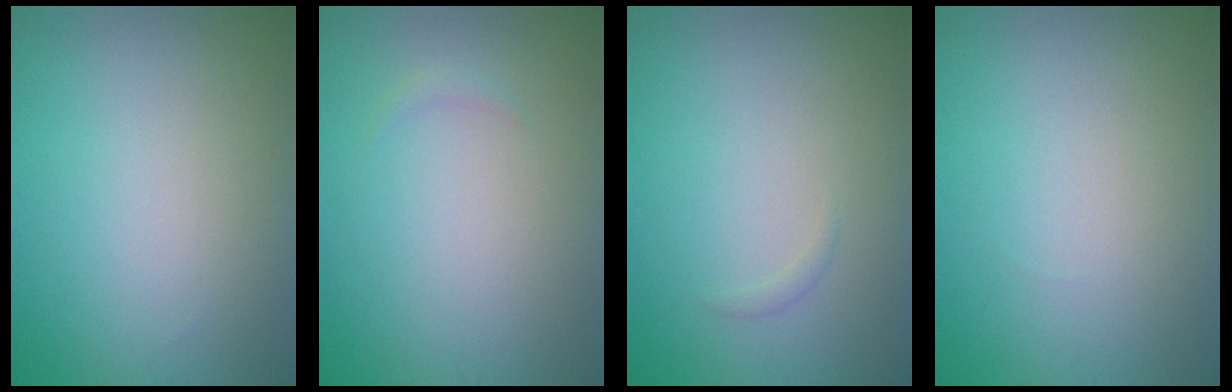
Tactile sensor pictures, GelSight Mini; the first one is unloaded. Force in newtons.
{"total": 0.5, "press": 0.5, "slide": 0.1}
{"total": 0.5, "press": 0.5, "slide": 0.0}
{"total": 0.0}